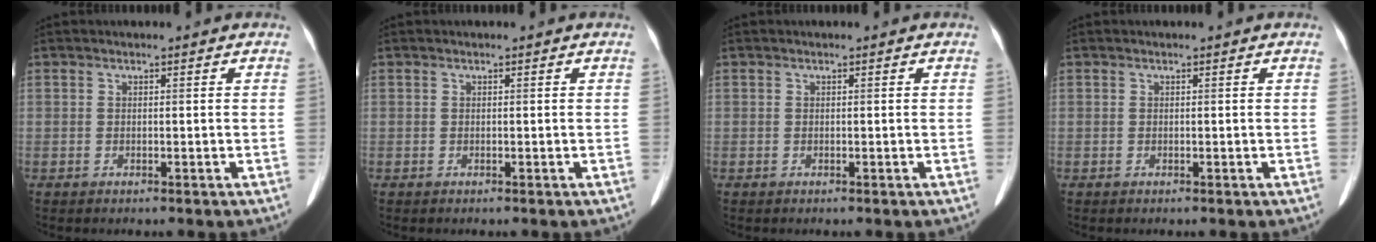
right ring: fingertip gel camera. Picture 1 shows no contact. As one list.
[{"total": 0.0}, {"total": 0.0}, {"total": 0.0}]